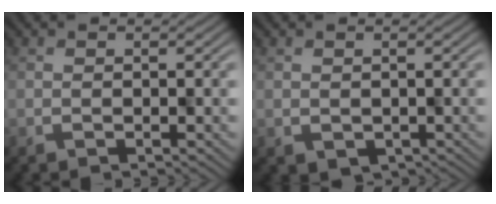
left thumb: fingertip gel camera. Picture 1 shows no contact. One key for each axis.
{"total": 1.6, "fx": -0.3, "fy": 1.4, "fz": 0.7, "tx": -0.009, "ty": -0.005, "tz": 0.004}